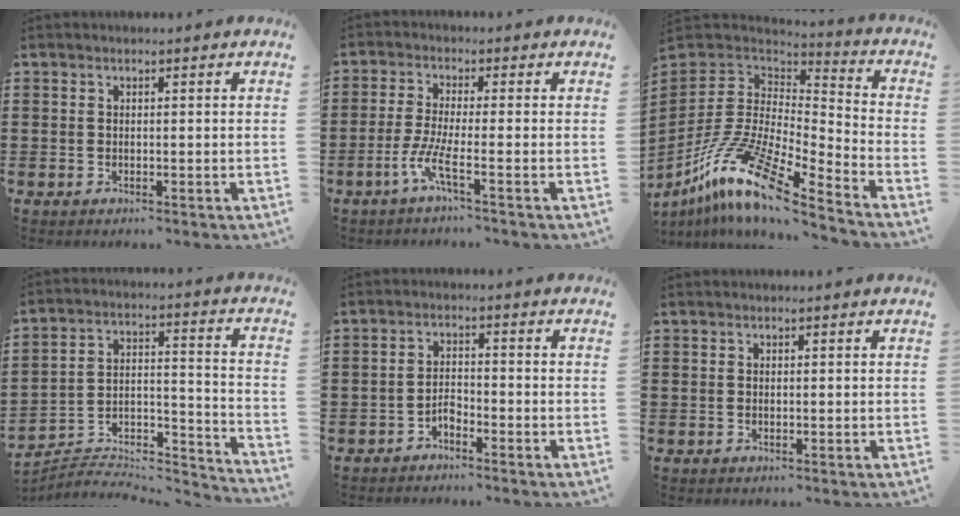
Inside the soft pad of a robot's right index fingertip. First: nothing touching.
{"total": 4.8, "force": [-2.5, 0.0, 4.1], "torque": [-0.100, -0.014, -0.054]}
{"total": 14.7, "force": [-10.2, 3.1, 10.1], "torque": [-0.214, 0.013, -0.200]}
{"total": 5.2, "force": [-4.7, 2.0, 1.1], "torque": [-0.018, 0.004, -0.096]}
{"total": 2.2, "force": [-1.9, 0.8, 0.9], "torque": [-0.022, 0.005, -0.039]}
{"total": 0.0}